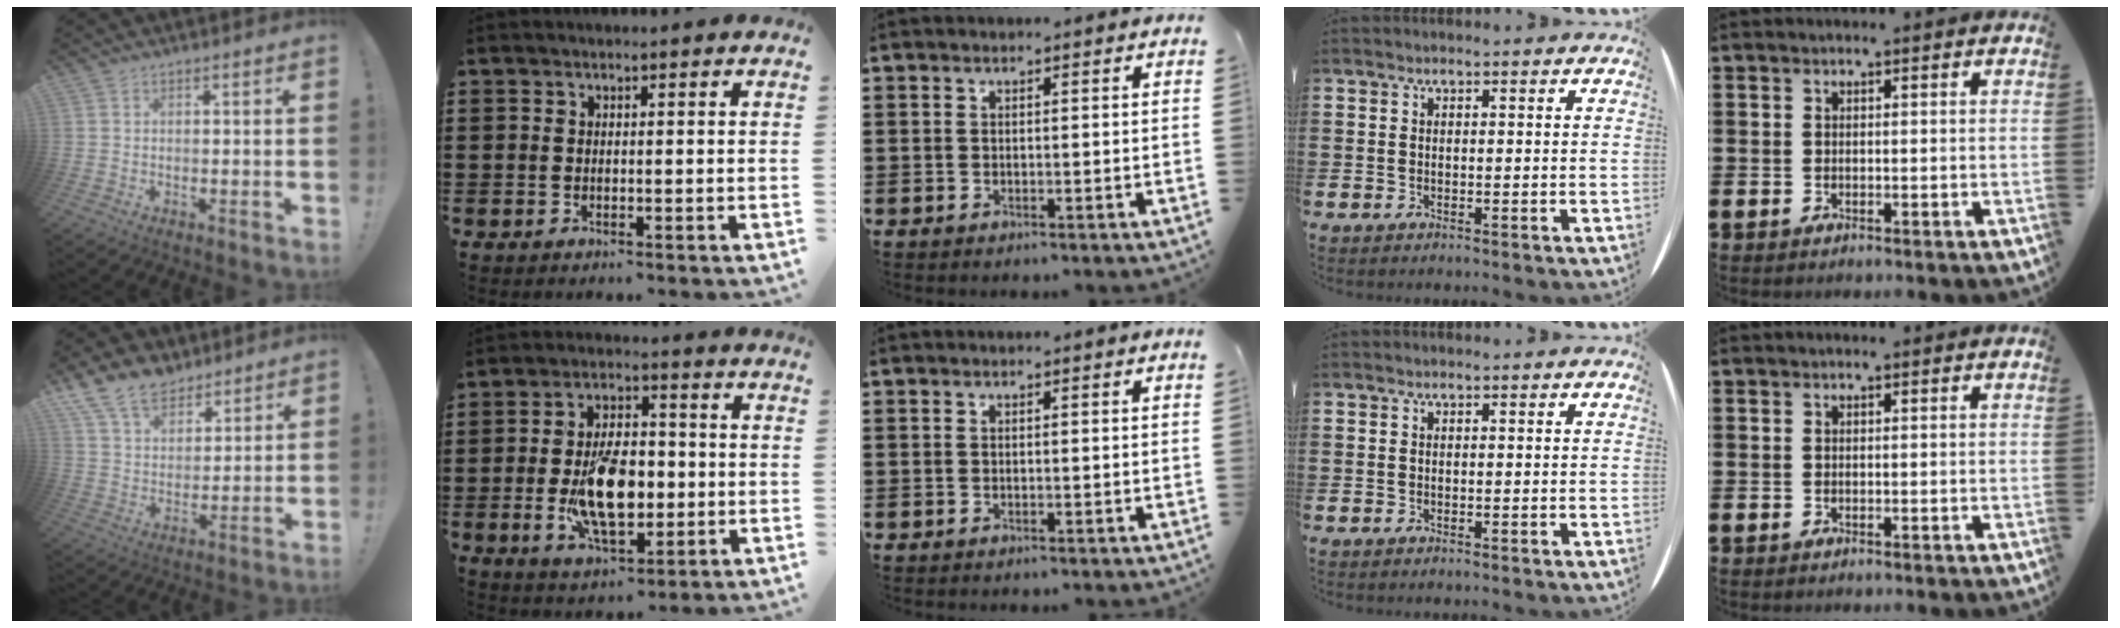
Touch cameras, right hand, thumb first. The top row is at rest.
{"thumb": {"total": 12.3, "force": [8.9, 7.2, 4.4], "torque": [-0.084, -0.055, 0.173]}, "index": {"total": 12.0, "force": [-2.0, 6.1, 10.2], "torque": [-0.192, -0.007, -0.037]}}